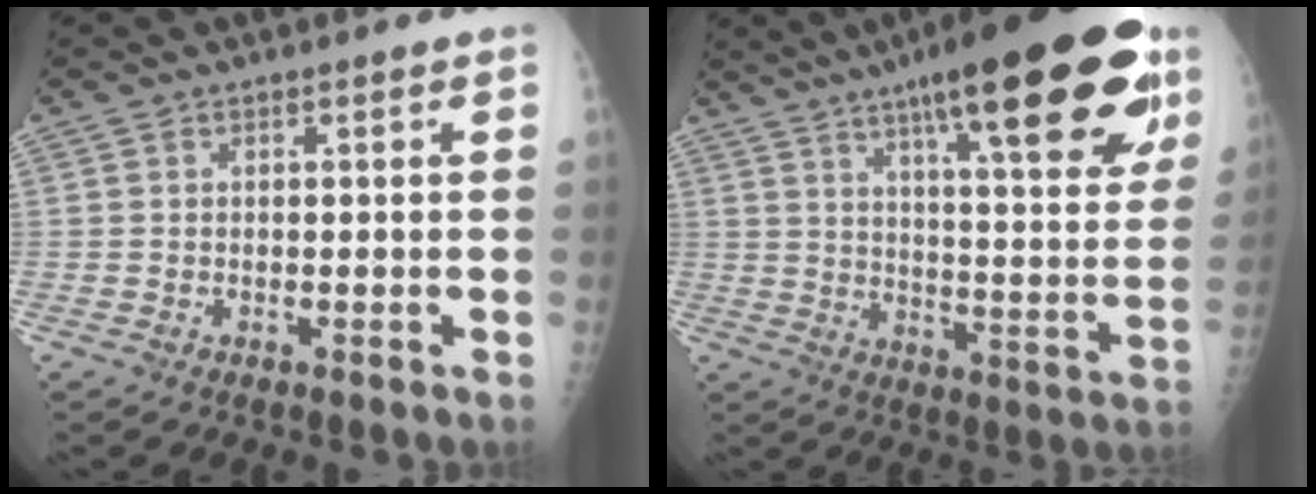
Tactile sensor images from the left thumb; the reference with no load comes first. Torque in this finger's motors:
{"motor_torque": [2.77, 2.23, 1.95, -0.82, 0.37]}